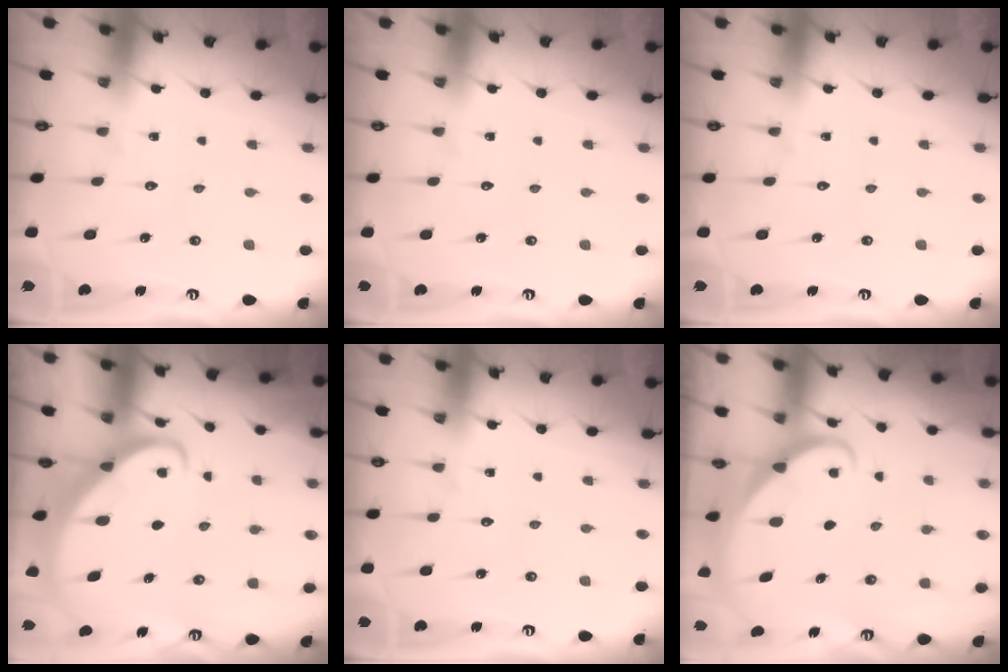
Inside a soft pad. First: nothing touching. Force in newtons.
{"total": 0.0}
{"total": 0.0}
{"total": 3.3, "press": 3.2, "slide": 0.6}
{"total": 0.0}
{"total": 1.9, "press": 1.9, "slide": 0.1}